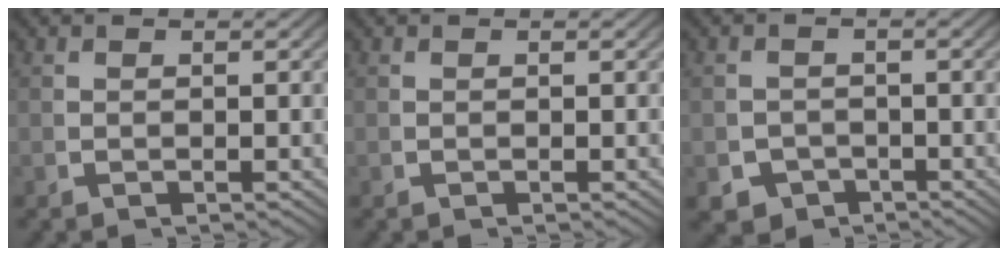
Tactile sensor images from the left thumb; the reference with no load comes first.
{"total": 0.0}
{"total": 4.7, "force": [-3.2, 3.3, 1.2], "torque": [-0.018, -0.029, -0.045]}